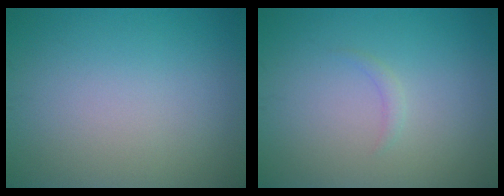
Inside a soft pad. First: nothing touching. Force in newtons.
{"total": 0.7, "press": 0.7, "slide": 0.0}